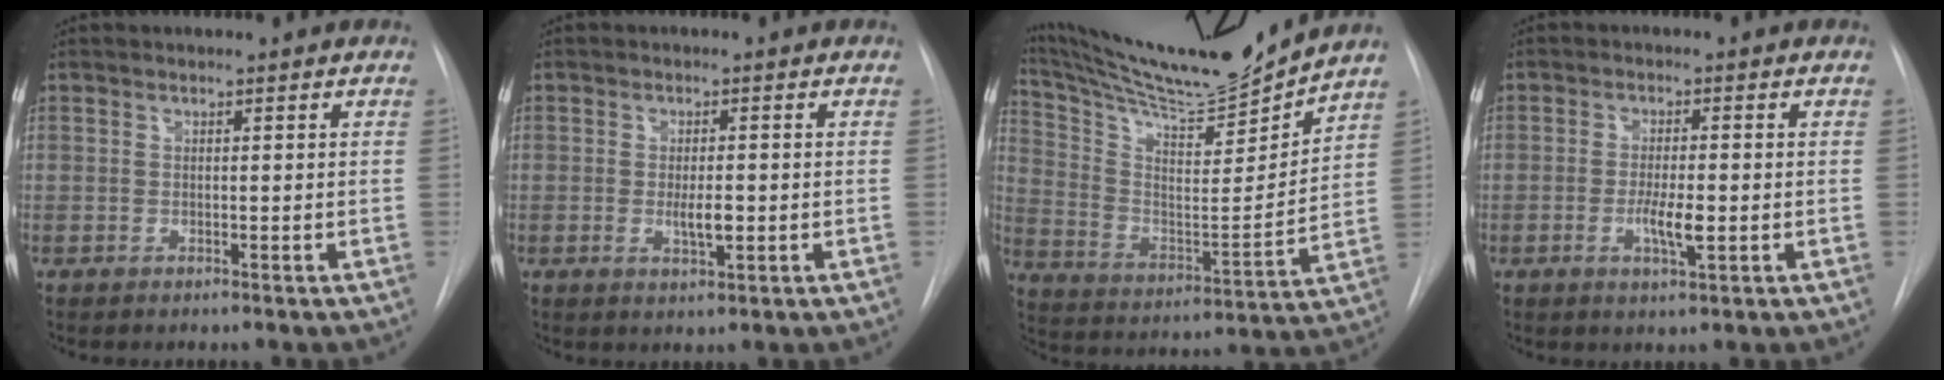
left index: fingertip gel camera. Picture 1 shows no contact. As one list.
[{"total": 2.8, "force": [-0.3, 0.8, 2.7], "torque": [-0.050, -0.004, -0.003]}, {"total": 19.3, "force": [18.0, 0.3, 7.0], "torque": [-0.142, -0.038, 0.296]}, {"total": 3.9, "force": [-0.8, 0.7, 3.7], "torque": [-0.070, -0.004, -0.012]}]